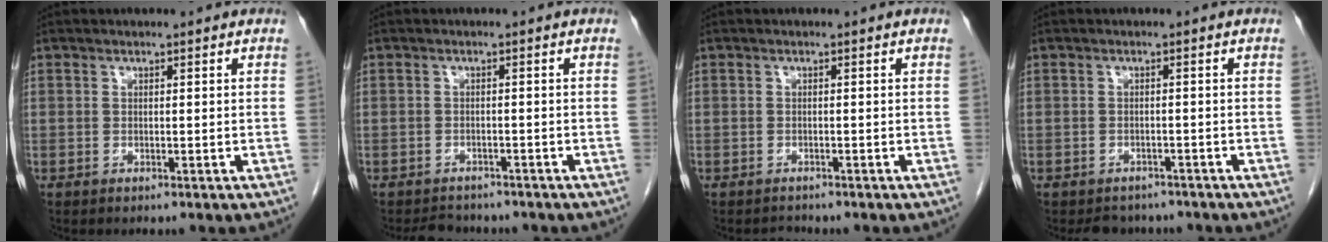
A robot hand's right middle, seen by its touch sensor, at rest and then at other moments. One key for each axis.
{"total": 4.2, "fx": -3.8, "fy": 1.6, "fz": 0.5, "tx": -0.008, "ty": -0.004, "tz": -0.055}
{"total": 1.0, "fx": -1.0, "fy": 0.3, "fz": -0.2, "tx": 0.002, "ty": -0.004, "tz": -0.015}
{"total": 4.5, "fx": -3.9, "fy": 2.1, "fz": 0.2, "tx": 0.003, "ty": 0.002, "tz": -0.051}